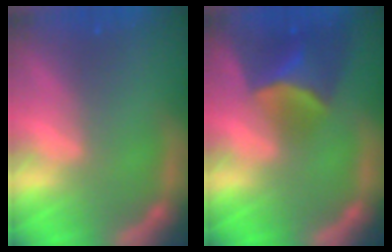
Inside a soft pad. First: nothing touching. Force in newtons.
{"total": 6.5}